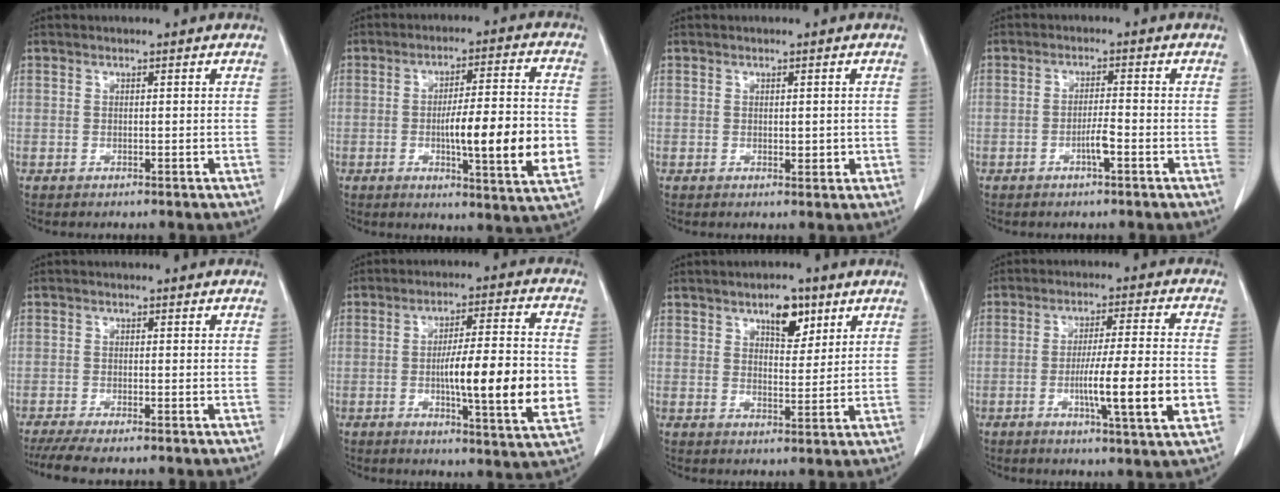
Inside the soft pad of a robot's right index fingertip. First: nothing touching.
{"total": 14.6, "force": [-2.5, 0.9, 14.4], "torque": [-0.213, -0.007, -0.039]}
{"total": 1.9, "force": [-0.1, 1.0, 1.6], "torque": [-0.021, -0.004, 0.004]}
{"total": 3.0, "force": [-1.3, 0.2, 2.7], "torque": [-0.050, 0.000, -0.025]}
{"total": 5.5, "force": [-4.5, 0.4, 3.2], "torque": [-0.048, -0.013, -0.073]}
{"total": 15.3, "force": [-2.2, 1.0, 15.1], "torque": [-0.228, -0.006, -0.036]}
{"total": 5.6, "force": [3.3, 2.5, 3.8], "torque": [-0.057, 0.001, 0.052]}
{"total": 12.3, "force": [-3.1, 0.1, 11.9], "torque": [-0.190, -0.010, -0.053]}